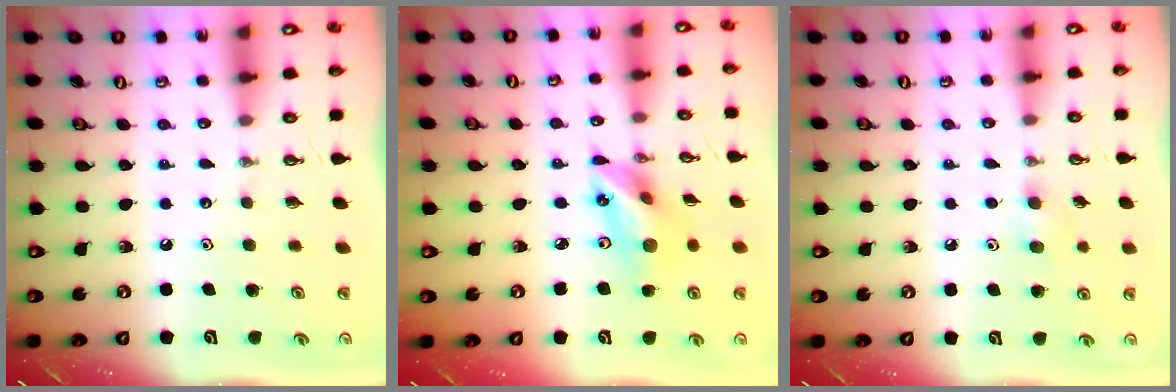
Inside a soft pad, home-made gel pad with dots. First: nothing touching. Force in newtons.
{"total": 13.9, "press": 13.6, "slide": 3.1}
{"total": 5.0, "press": 4.8, "slide": 1.4}